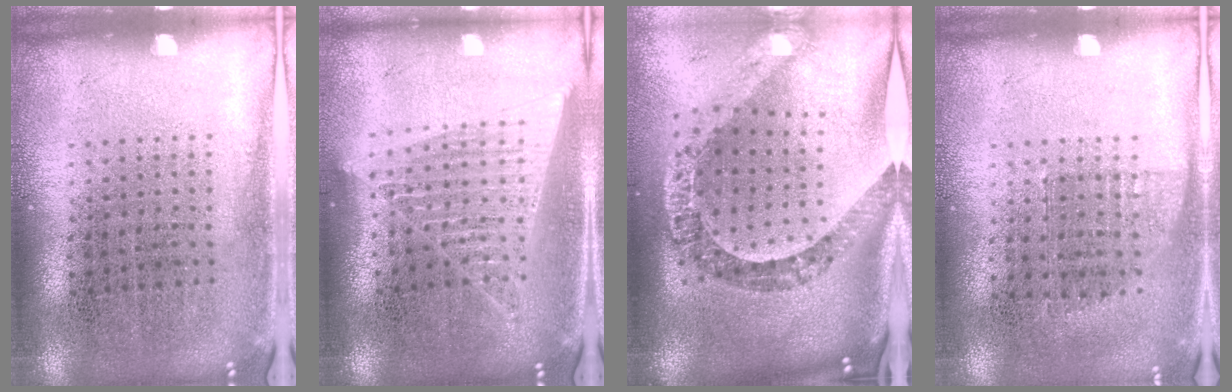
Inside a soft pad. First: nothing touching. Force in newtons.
{"total": 1.6, "press": 1.5, "slide": 0.6}
{"total": 2.4, "press": 1.9, "slide": 1.5}
{"total": 0.7, "press": 0.6, "slide": 0.4}